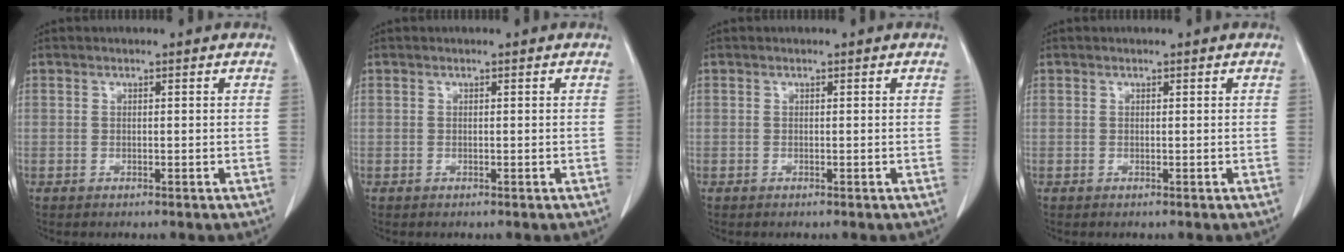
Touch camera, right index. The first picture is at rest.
{"total": 0.0}
{"total": 0.0}
{"total": 0.0}